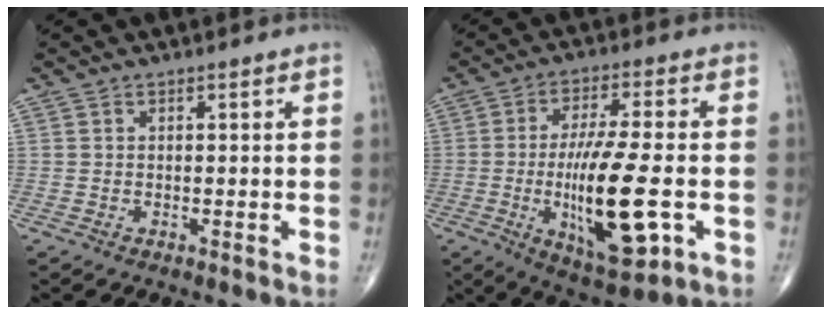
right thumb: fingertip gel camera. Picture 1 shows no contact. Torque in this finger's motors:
{"motor_torque": [1.69, 3.32, 2.00, -0.08, 0.24]}